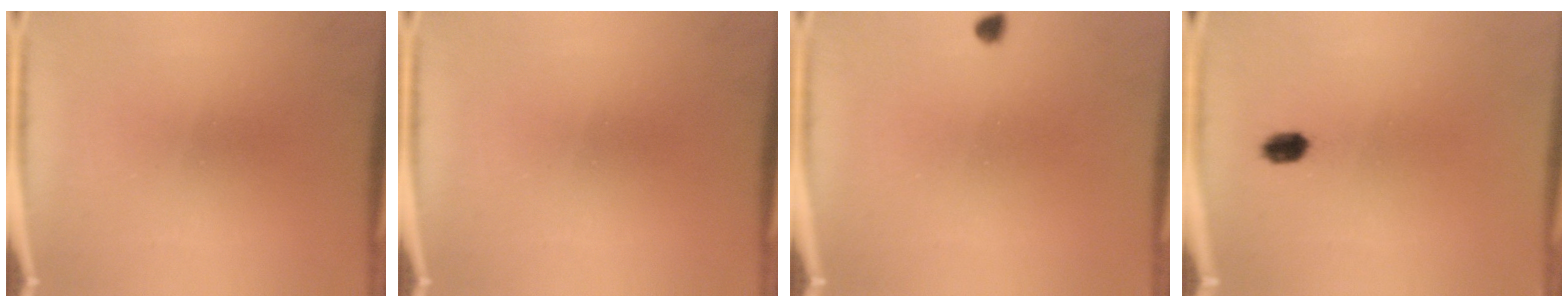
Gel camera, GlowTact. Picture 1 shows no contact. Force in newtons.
{"total": 0.0}
{"total": 1.2}
{"total": 2.4}